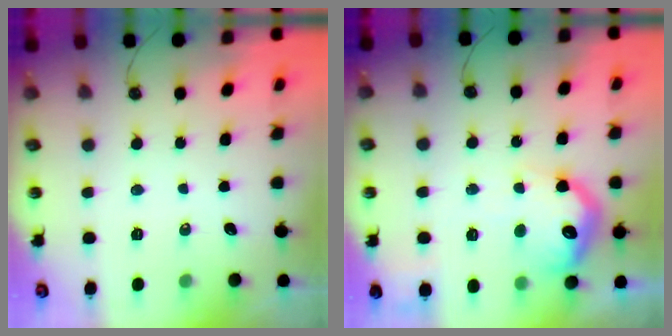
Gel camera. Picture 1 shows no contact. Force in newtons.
{"total": 17.7, "press": 17.6, "slide": 1.4}